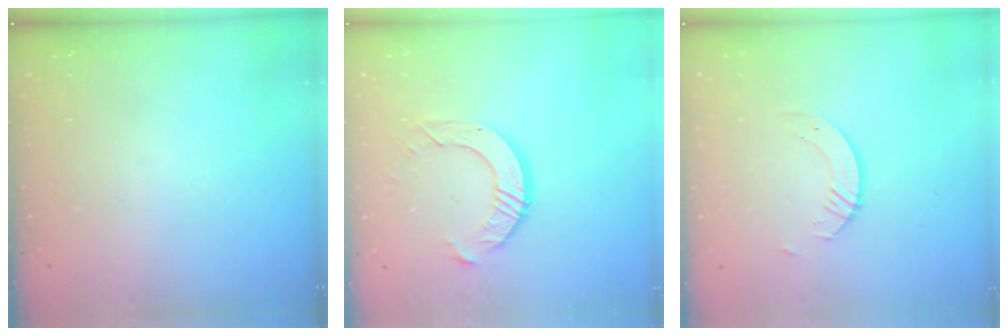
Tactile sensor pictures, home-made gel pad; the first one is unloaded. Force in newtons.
{"total": 9.1, "press": 9.0, "slide": 0.7}
{"total": 3.8, "press": 3.8, "slide": 0.3}